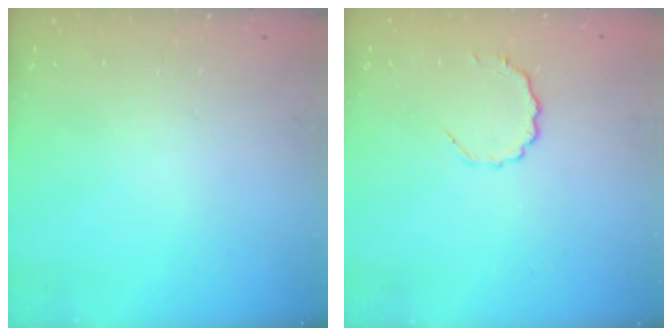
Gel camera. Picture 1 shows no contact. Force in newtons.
{"total": 5.3, "press": 5.2, "slide": 1.1}